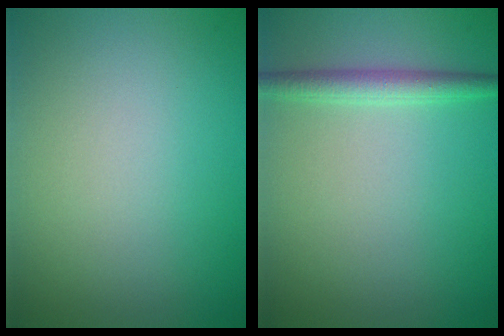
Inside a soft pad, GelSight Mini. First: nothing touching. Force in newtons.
{"total": 2.1, "press": 2.1, "slide": 0.0}